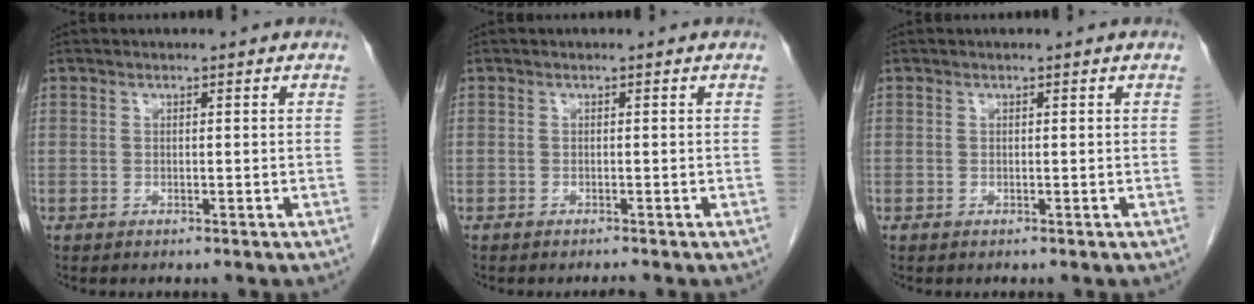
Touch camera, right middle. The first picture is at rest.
{"total": 0.6, "force": [-0.5, -0.2, 0.1], "torque": [-0.005, -0.002, -0.008]}
{"total": 0.0}